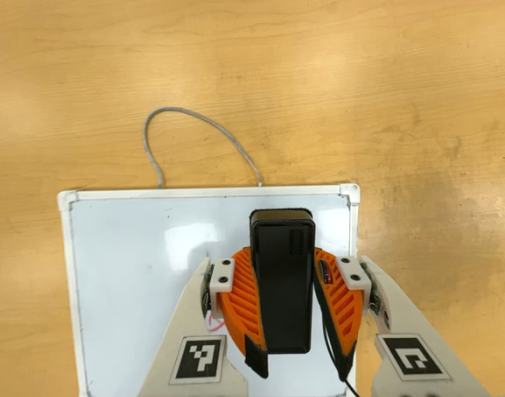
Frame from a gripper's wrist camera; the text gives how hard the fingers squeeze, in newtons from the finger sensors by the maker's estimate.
{"total": 8.4, "left": 6.9, "right": 9.9}